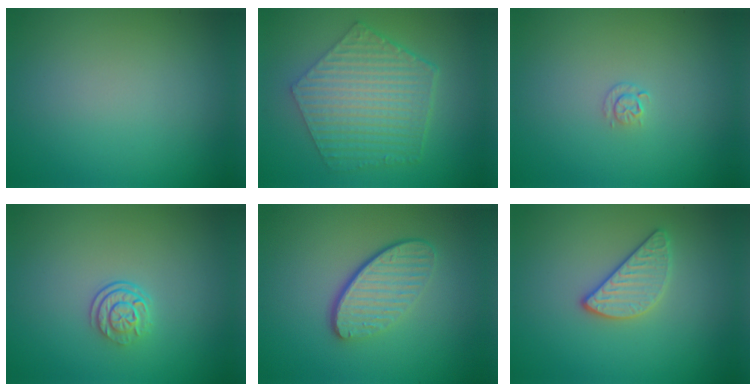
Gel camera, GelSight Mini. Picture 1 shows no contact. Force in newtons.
{"total": 6.9, "press": 5.0, "slide": 4.8}
{"total": 0.9, "press": 0.6, "slide": 0.6}
{"total": 2.6, "press": 1.8, "slide": 1.9}
{"total": 4.6, "press": 3.2, "slide": 3.3}
{"total": 2.6, "press": 2.5, "slide": 0.8}